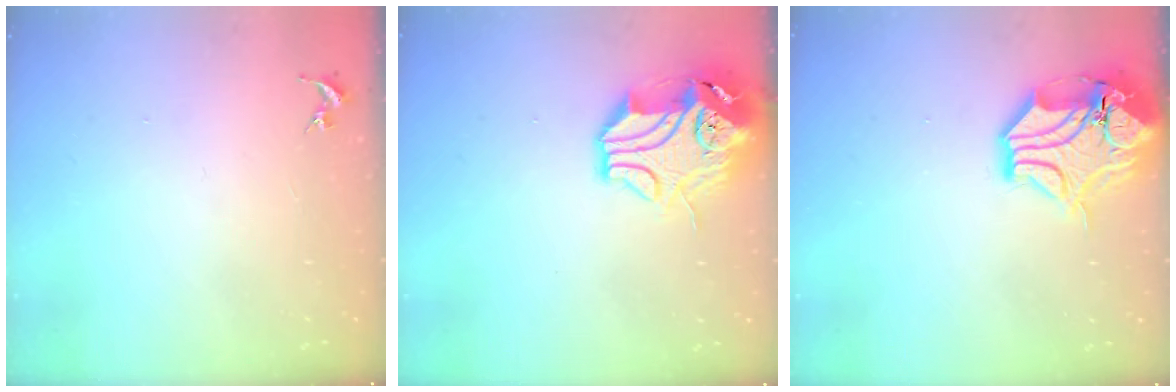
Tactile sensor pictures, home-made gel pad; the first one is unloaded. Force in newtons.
{"total": 16.1, "press": 15.9, "slide": 2.5}
{"total": 15.5, "press": 15.2, "slide": 2.5}